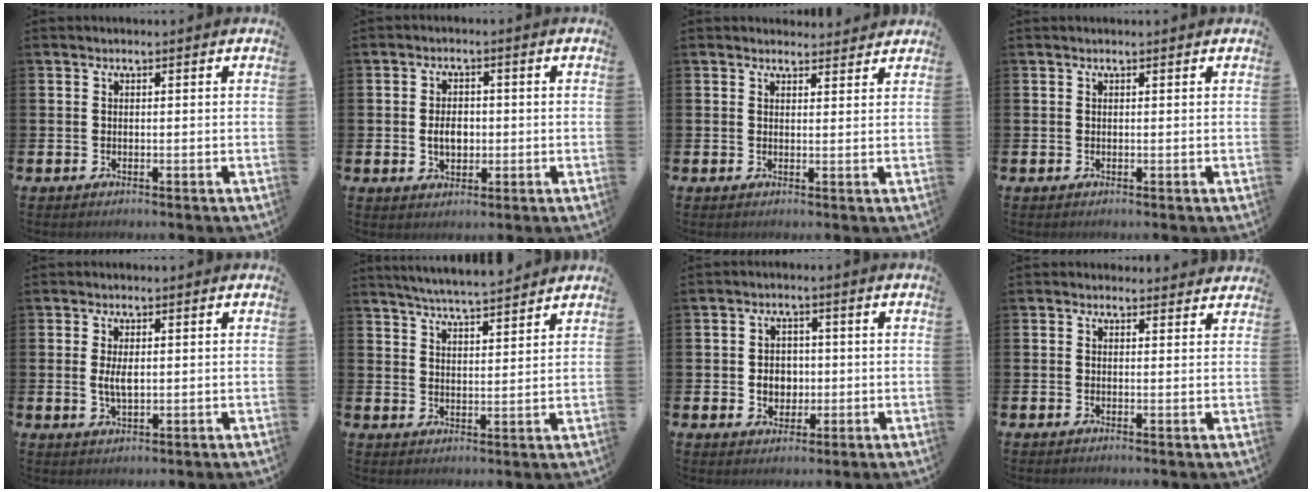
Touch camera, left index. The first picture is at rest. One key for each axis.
{"total": 3.5, "fx": -0.2, "fy": 2.4, "fz": 2.5, "tx": -0.032, "ty": 0.000, "tz": -0.010}
{"total": 2.4, "fx": 2.3, "fy": 0.6, "fz": -0.1, "tx": 0.007, "ty": -0.012, "tz": 0.040}
{"total": 0.0}
{"total": 3.1, "fx": 0.4, "fy": 1.3, "fz": 2.7, "tx": -0.045, "ty": -0.001, "tz": 0.003}
{"total": 5.3, "fx": 5.3, "fy": -0.2, "fz": 0.8, "tx": -0.036, "ty": -0.027, "tz": 0.095}
{"total": 3.4, "fx": -0.2, "fy": 3.0, "fz": 1.6, "tx": -0.023, "ty": 0.002, "tz": -0.011}
{"total": 1.1, "fx": 1.0, "fy": 0.4, "fz": -0.1, "tx": 0.007, "ty": -0.003, "tz": 0.017}